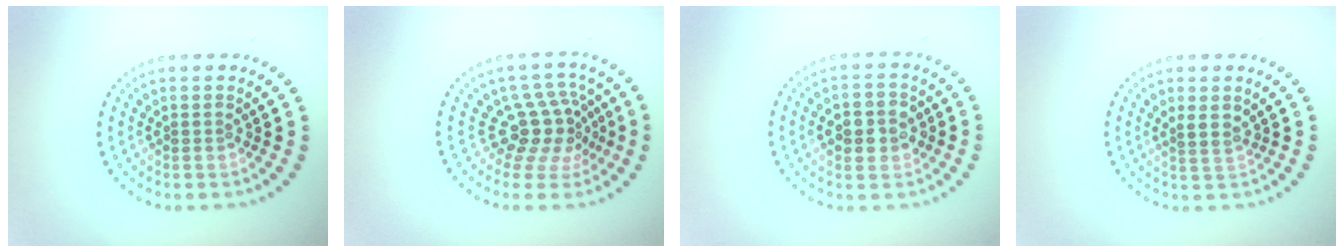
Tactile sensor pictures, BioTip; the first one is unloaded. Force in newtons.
{"total": 3.9, "press": 2.8, "slide": 2.8}
{"total": 3.4, "press": 3.3, "slide": 0.6}
{"total": 1.3, "press": 0.9, "slide": 0.9}